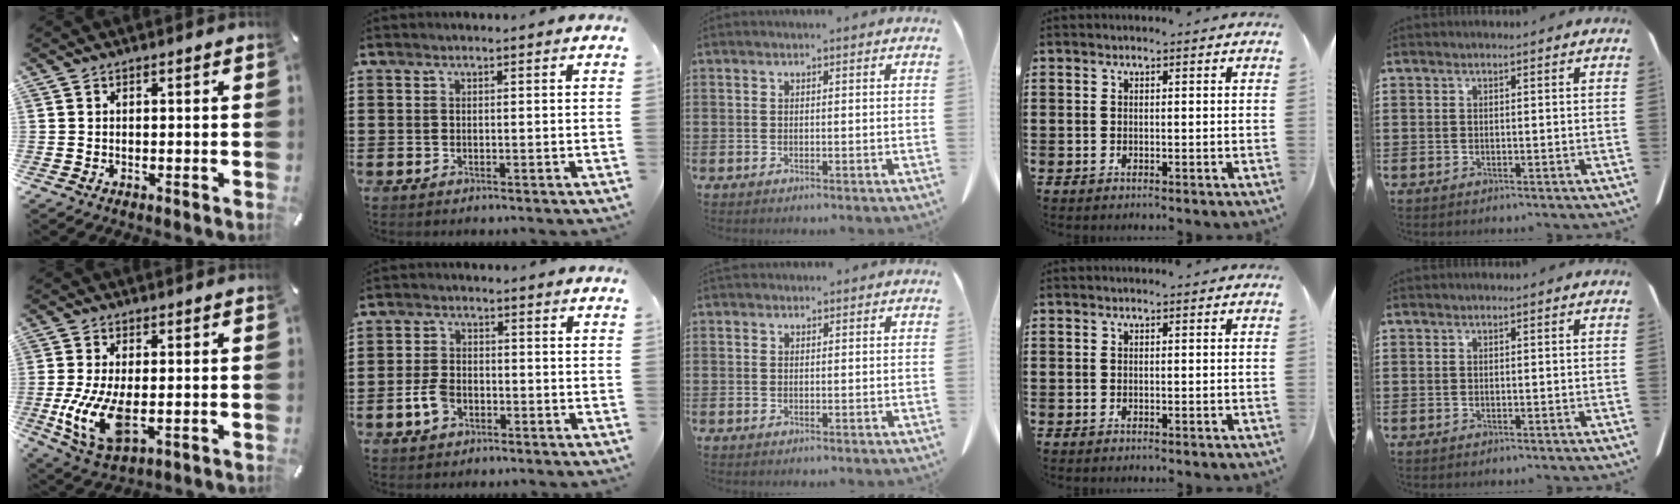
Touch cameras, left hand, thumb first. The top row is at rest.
{"thumb": {"total": 11.6, "force": [-1.2, 5.9, 10.0], "torque": [-0.228, -0.021, -0.016]}, "index": {"total": 4.1, "force": [-1.6, 2.5, 2.8], "torque": [-0.070, 0.001, -0.034]}, "middle": {"total": 0.7, "force": [0.6, 0.3, 0.1], "torque": [-0.003, 0.001, 0.012]}}